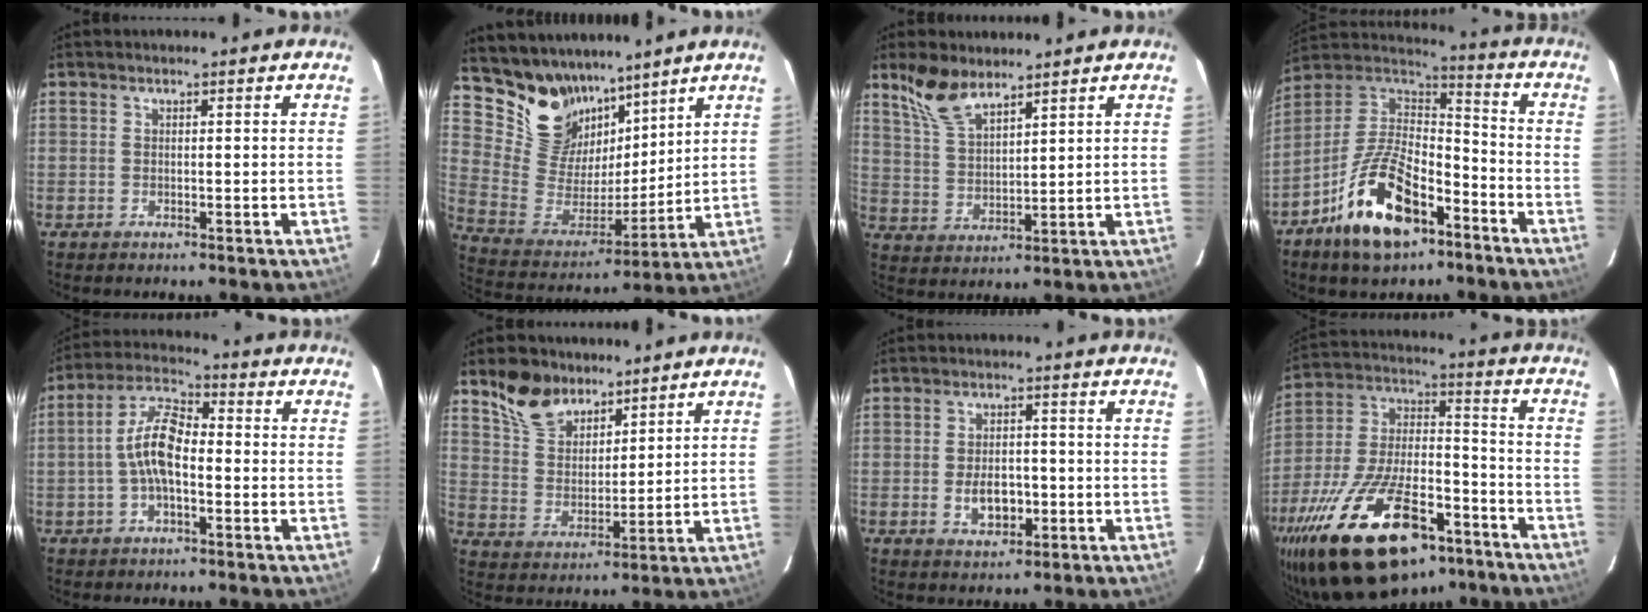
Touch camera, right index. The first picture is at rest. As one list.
[{"total": 16.2, "force": [12.2, 9.2, 5.2], "torque": [-0.126, 0.005, 0.246]}, {"total": 8.3, "force": [6.4, 3.1, 4.3], "torque": [-0.087, 0.011, 0.134]}, {"total": 18.7, "force": [-10.2, 8.9, 12.9], "torque": [-0.258, -0.002, -0.179]}, {"total": 9.1, "force": [-1.6, 3.9, 8.0], "torque": [-0.169, 0.019, -0.033]}, {"total": 10.2, "force": [7.6, 5.6, 3.9], "torque": [-0.081, 0.024, 0.149]}, {"total": 5.9, "force": [-1.5, 3.7, 4.3], "torque": [-0.085, 0.001, -0.019]}, {"total": 29.3, "force": [-18.3, 12.7, 19.1], "torque": [-0.370, -0.011, -0.288]}]